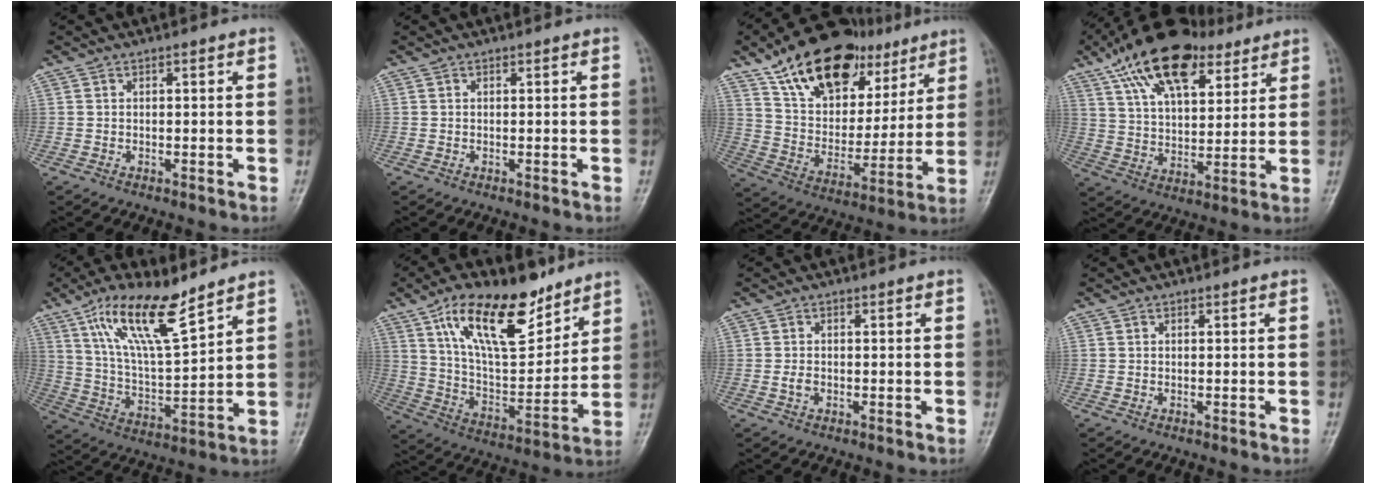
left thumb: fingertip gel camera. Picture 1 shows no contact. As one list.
[{"total": 0.0}, {"total": 23.8, "force": [14.3, 13.2, 13.7], "torque": [-0.187, -0.030, 0.246]}, {"total": 20.7, "force": [12.1, 10.2, 13.4], "torque": [-0.210, -0.021, 0.212]}, {"total": 15.6, "force": [10.0, 4.1, 11.2], "torque": [-0.191, -0.051, 0.197]}, {"total": 20.8, "force": [12.5, 9.2, 14.0], "torque": [-0.194, -0.060, 0.226]}, {"total": 1.6, "force": [-0.3, 1.2, 1.1], "torque": [-0.016, 0.001, -0.007]}, {"total": 0.0}]